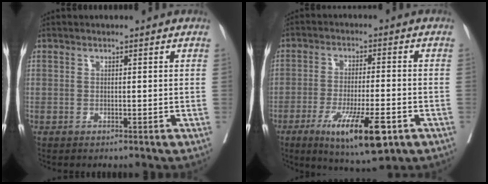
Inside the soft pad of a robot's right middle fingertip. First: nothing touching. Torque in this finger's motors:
{"motor_torque": [1.24, -0.90, 0.31, 0.15]}